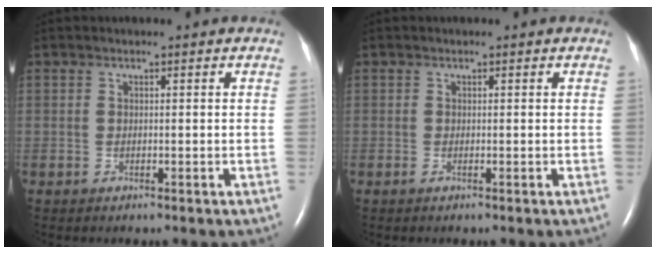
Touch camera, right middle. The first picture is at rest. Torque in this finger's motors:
{"motor_torque": [-0.30, 0.07, 0.05, 0.02]}